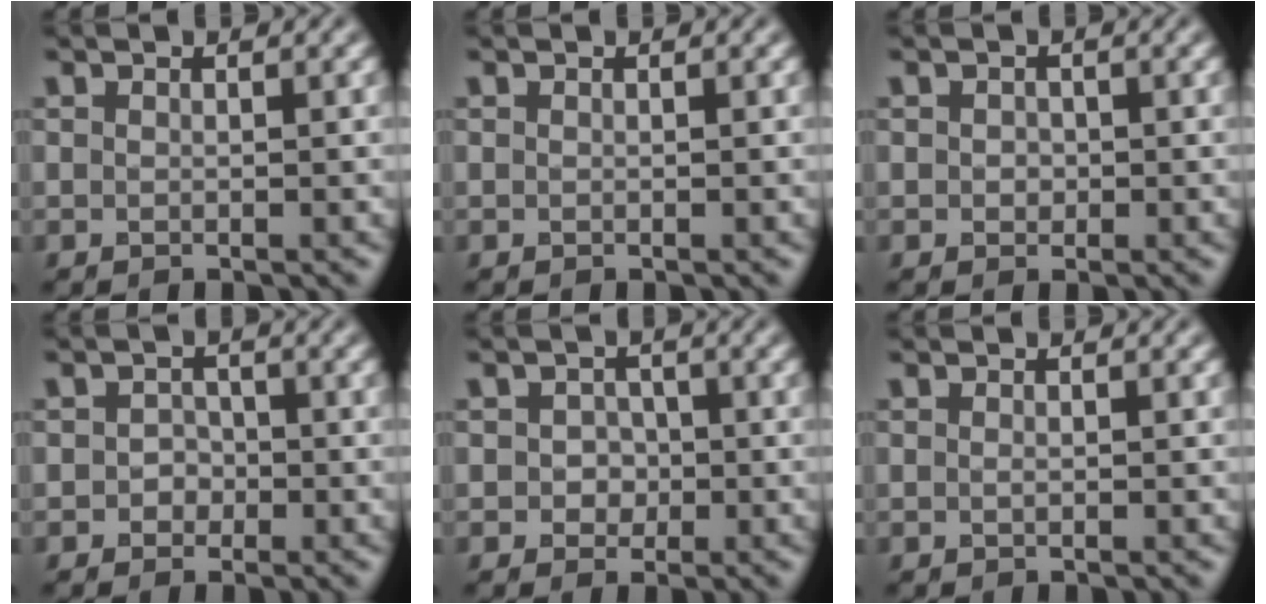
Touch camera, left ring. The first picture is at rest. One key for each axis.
{"total": 0.0}
{"total": 0.9, "fx": 0.0, "fy": 0.8, "fz": 0.4, "tx": -0.006, "ty": -0.002, "tz": -0.002}
{"total": 1.4, "fx": -0.3, "fy": 1.3, "fz": 0.4, "tx": 0.000, "ty": 0.001, "tz": -0.008}
{"total": 1.7, "fx": -0.1, "fy": 1.6, "fz": 0.6, "tx": -0.003, "ty": -0.001, "tz": -0.004}
{"total": 0.0}